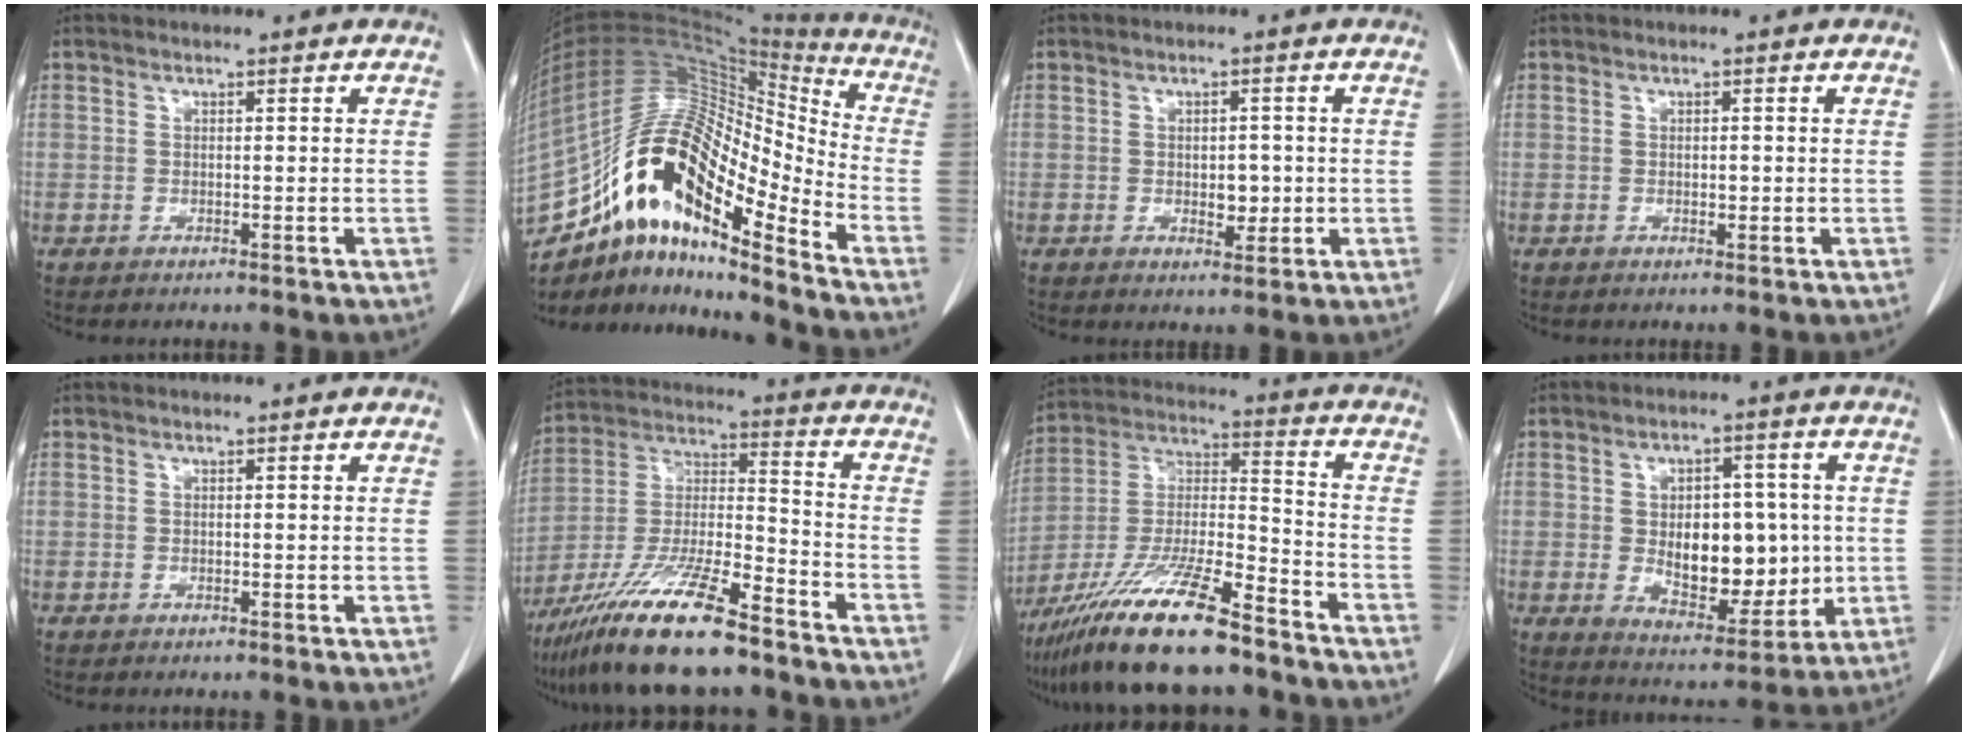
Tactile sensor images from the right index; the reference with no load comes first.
{"total": 23.5, "force": [-14.8, 6.4, 17.1], "torque": [-0.348, 0.030, -0.260]}
{"total": 3.2, "force": [-0.3, 1.9, 2.6], "torque": [-0.032, 0.002, 0.004]}
{"total": 1.1, "force": [0.0, 0.6, 0.9], "torque": [-0.011, 0.001, 0.003]}
{"total": 0.0}
{"total": 17.9, "force": [-13.1, 2.0, 12.0], "torque": [-0.260, -0.030, -0.243]}
{"total": 19.1, "force": [-14.3, 2.0, 12.5], "torque": [-0.273, -0.030, -0.262]}
{"total": 12.8, "force": [-0.1, 7.0, 10.7], "torque": [-0.162, 0.007, 0.016]}